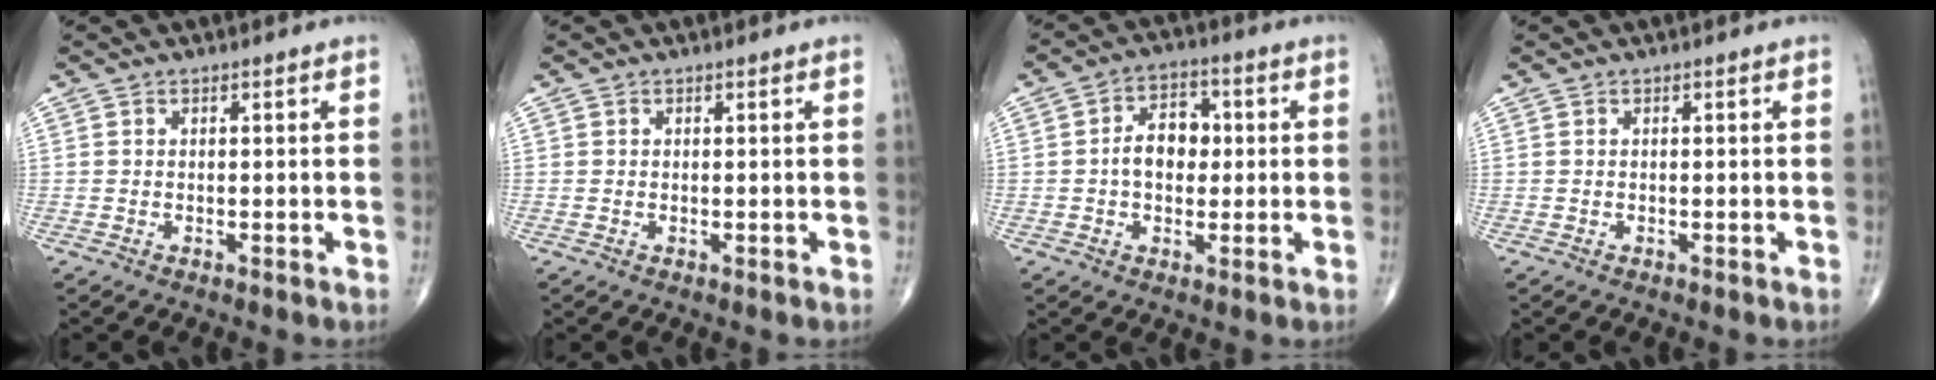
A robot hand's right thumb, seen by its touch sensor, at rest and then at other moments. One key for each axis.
{"total": 0.0}
{"total": 7.7, "fx": 0.2, "fy": 5.4, "fz": 5.5, "tx": -0.067, "ty": 0.018, "tz": -0.003}
{"total": 0.0}